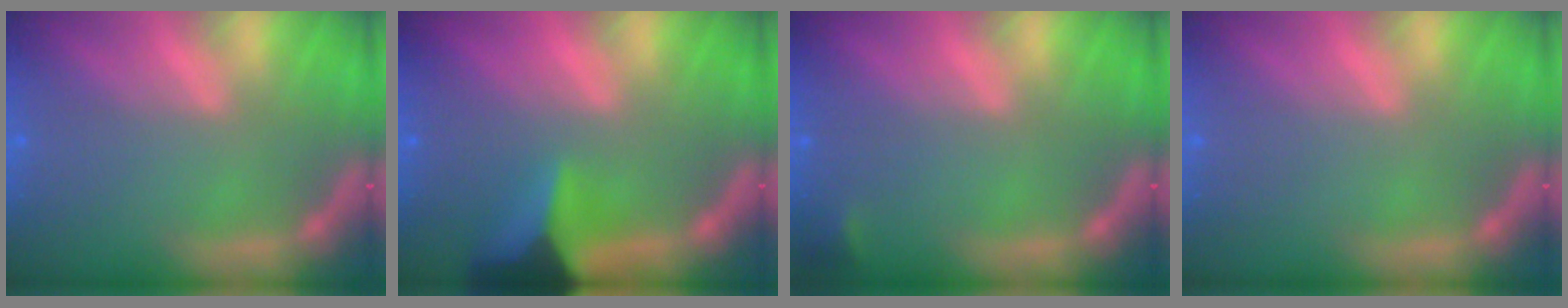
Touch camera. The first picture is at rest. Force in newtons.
{"total": 7.0}
{"total": 0.9}
{"total": 0.0}